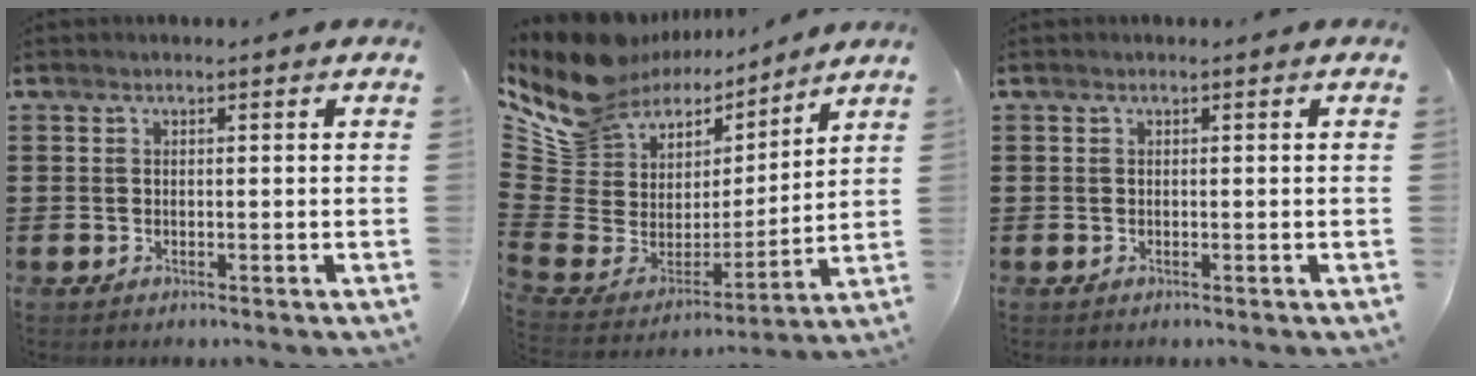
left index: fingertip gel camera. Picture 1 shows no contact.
{"total": 12.1, "force": [9.1, 7.3, 3.1], "torque": [-0.122, -0.069, 0.163]}
{"total": 0.0}